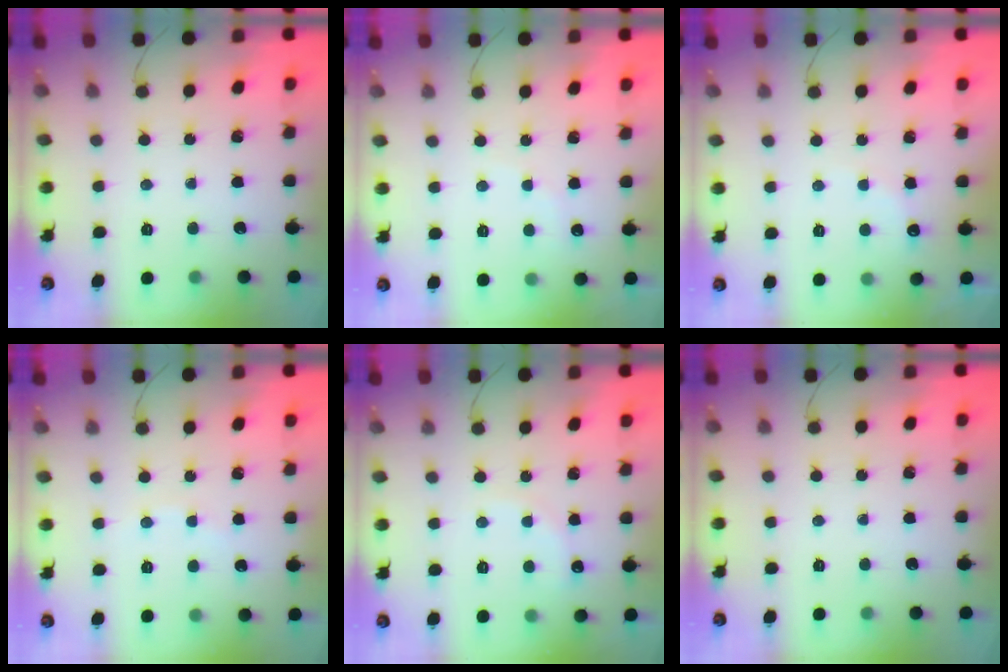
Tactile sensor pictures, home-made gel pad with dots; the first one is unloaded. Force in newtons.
{"total": 5.6, "press": 5.4, "slide": 1.1}
{"total": 6.3, "press": 6.3, "slide": 0.9}
{"total": 2.3, "press": 2.1, "slide": 0.7}
{"total": 6.6, "press": 6.5, "slide": 1.3}
{"total": 0.0}